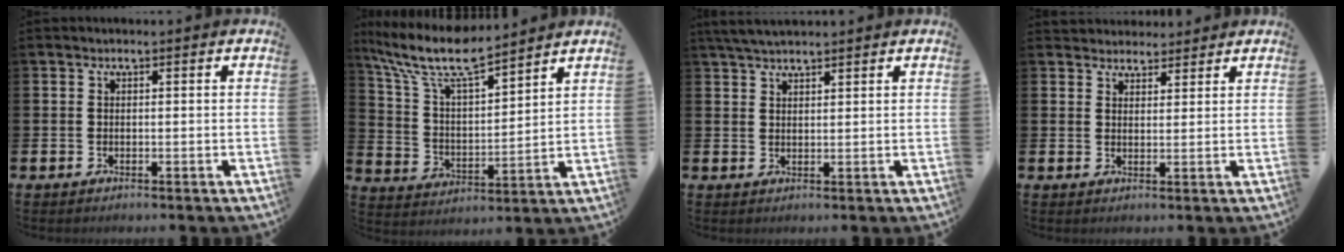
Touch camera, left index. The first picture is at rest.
{"total": 10.3, "force": [8.8, 2.1, 4.9], "torque": [-0.136, -0.042, 0.153]}
{"total": 3.7, "force": [3.3, 0.8, 1.4], "torque": [-0.033, -0.005, 0.062]}
{"total": 3.3, "force": [3.0, 1.2, -0.3], "torque": [-0.004, -0.009, 0.056]}